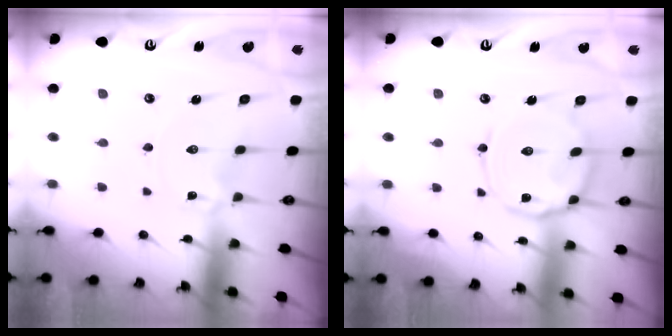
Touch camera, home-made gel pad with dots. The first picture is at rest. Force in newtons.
{"total": 10.4, "press": 10.4, "slide": 0.6}